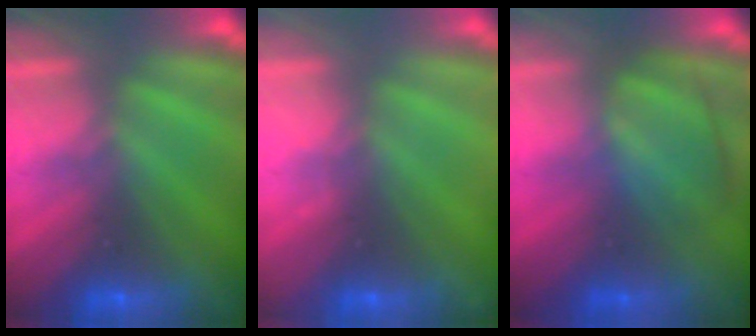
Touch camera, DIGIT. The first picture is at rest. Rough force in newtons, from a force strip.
{"total": 2.3}
{"total": 2.9}